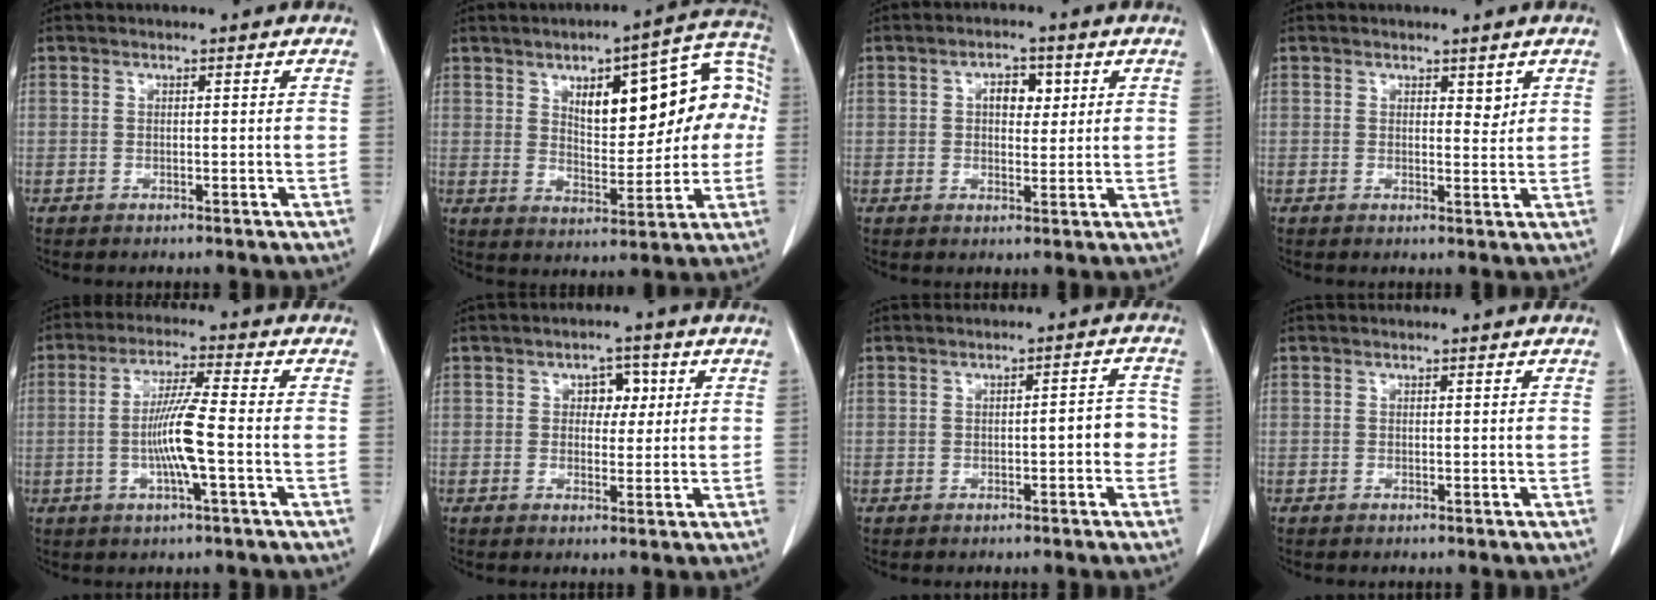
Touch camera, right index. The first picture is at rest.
{"total": 16.5, "force": [3.4, 6.8, 14.6], "torque": [-0.187, 0.041, 0.052]}
{"total": 4.0, "force": [1.2, 2.3, 3.0], "torque": [-0.047, 0.010, 0.019]}
{"total": 1.7, "force": [1.1, 0.9, 1.0], "torque": [-0.010, -0.009, 0.018]}
{"total": 8.0, "force": [-1.5, -0.1, 7.8], "torque": [-0.154, -0.002, -0.030]}
{"total": 3.6, "force": [1.0, 2.4, 2.4], "torque": [-0.029, 0.009, 0.014]}
{"total": 3.6, "force": [-0.8, 1.3, 3.3], "torque": [-0.038, 0.015, -0.008]}
{"total": 0.0}